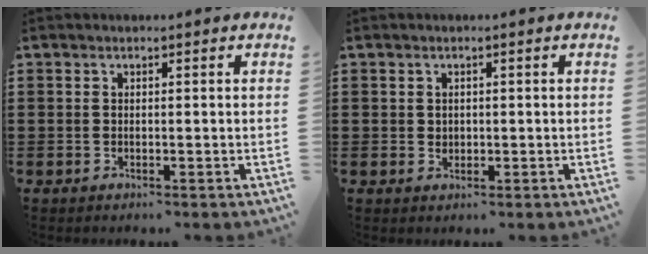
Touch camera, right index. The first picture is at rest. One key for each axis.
{"total": 1.0, "fx": 0.3, "fy": 0.9, "fz": 0.3, "tx": -0.009, "ty": 0.004, "tz": 0.007}